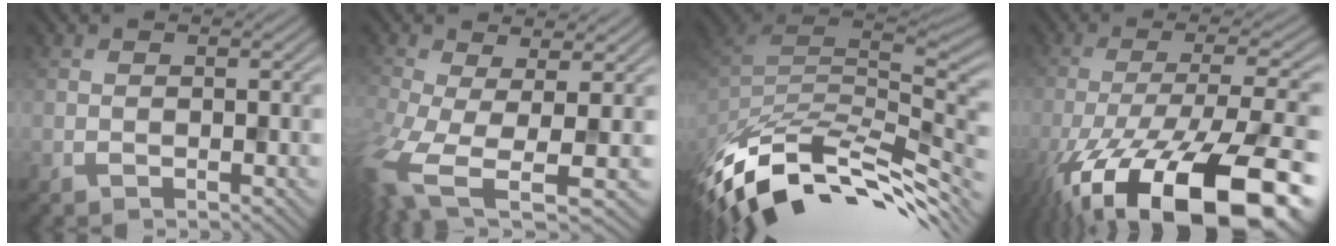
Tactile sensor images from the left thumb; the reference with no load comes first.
{"total": 8.1, "force": [-2.8, 3.3, 6.8], "torque": [-0.164, -0.043, -0.040]}
{"total": 12.9, "force": [-8.8, 6.0, 7.3], "torque": [-0.189, -0.013, -0.143]}
{"total": 18.5, "force": [-10.9, 6.1, 13.7], "torque": [-0.228, -0.038, -0.166]}